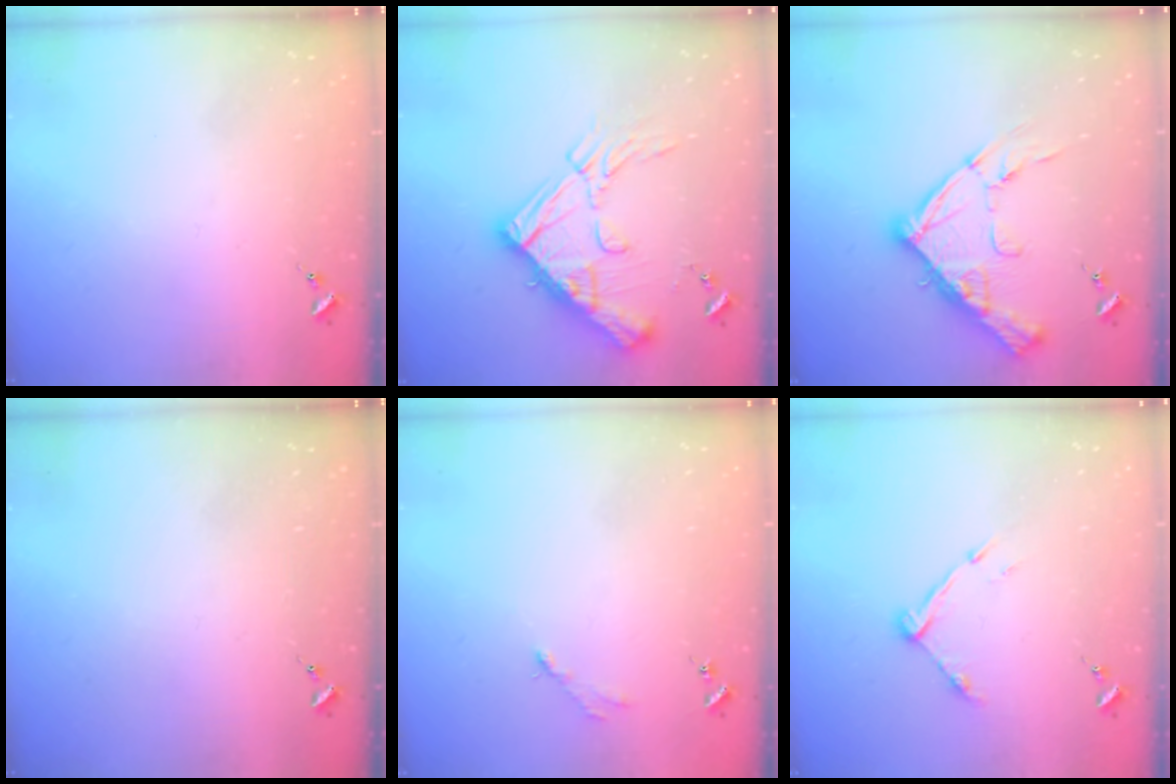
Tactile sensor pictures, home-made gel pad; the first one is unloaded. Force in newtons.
{"total": 20.5, "press": 20.3, "slide": 2.3}
{"total": 17.3, "press": 17.2, "slide": 1.6}
{"total": 0.0}
{"total": 2.8, "press": 2.8, "slide": 0.4}
{"total": 8.7, "press": 8.7, "slide": 0.5}